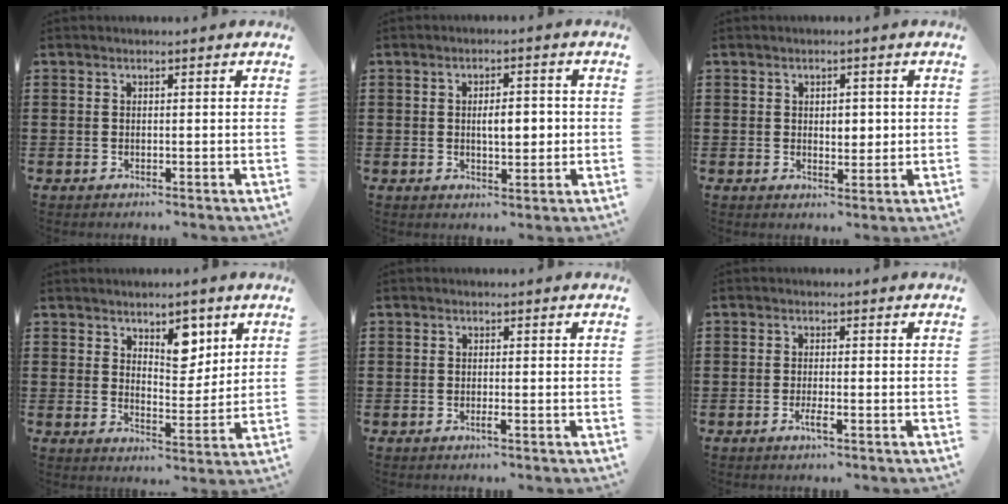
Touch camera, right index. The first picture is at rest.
{"total": 4.4, "force": [-0.1, 1.8, 4.0], "torque": [-0.059, -0.002, -0.008]}
{"total": 2.6, "force": [0.3, 1.7, 2.0], "torque": [-0.026, 0.002, 0.000]}
{"total": 6.6, "force": [4.2, 3.5, 3.6], "torque": [-0.054, -0.008, 0.070]}
{"total": 1.0, "force": [-0.5, -0.1, 0.9], "torque": [-0.015, -0.004, -0.009]}
{"total": 2.2, "force": [-1.2, 0.3, 1.9], "torque": [-0.039, -0.004, -0.024]}